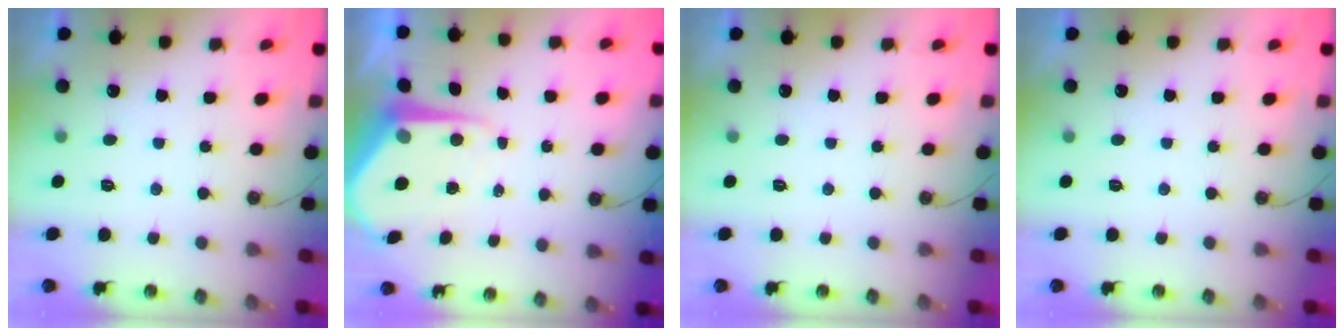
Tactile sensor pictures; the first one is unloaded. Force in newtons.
{"total": 7.7, "press": 7.6, "slide": 0.6}
{"total": 0.0}
{"total": 0.0}